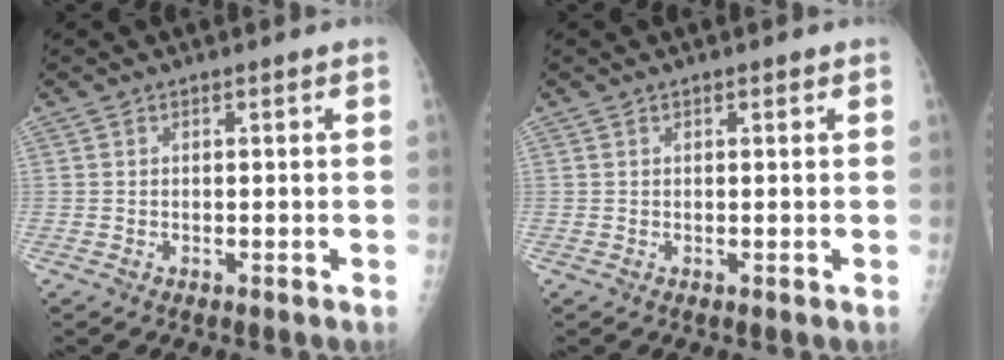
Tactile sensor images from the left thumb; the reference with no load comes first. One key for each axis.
{"total": 0.7, "fx": 0.4, "fy": 0.3, "fz": 0.4, "tx": -0.006, "ty": -0.001, "tz": 0.005}